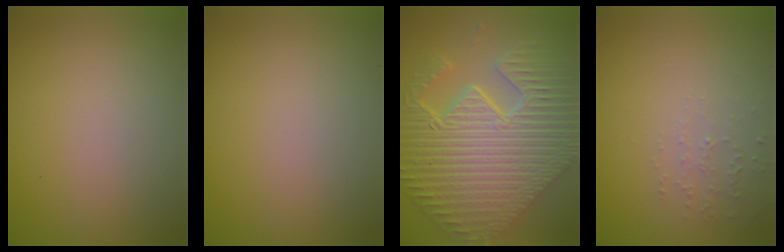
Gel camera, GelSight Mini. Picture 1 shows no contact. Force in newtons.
{"total": 0.0}
{"total": 11.5, "press": 7.7, "slide": 8.4}
{"total": 1.3, "press": 1.3, "slide": 0.4}